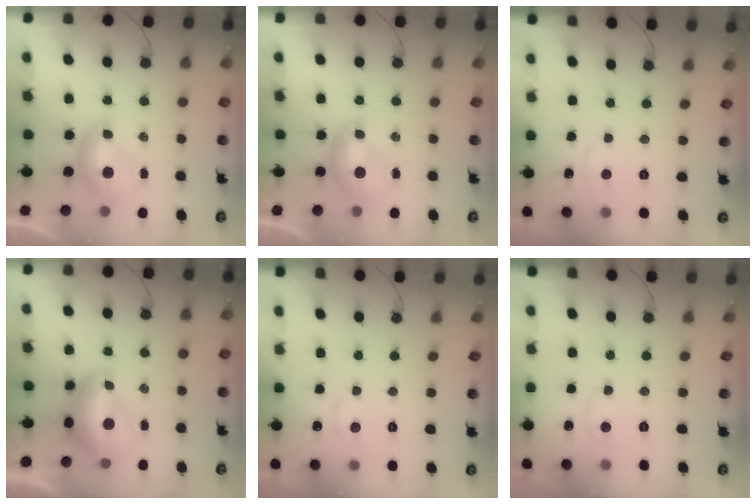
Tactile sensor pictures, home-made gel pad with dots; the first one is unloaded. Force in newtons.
{"total": 0.0}
{"total": 2.0, "press": 1.9, "slide": 0.6}
{"total": 2.6, "press": 2.5, "slide": 0.7}
{"total": 1.0, "press": 0.5, "slide": 0.8}
{"total": 1.0, "press": 0.8, "slide": 0.5}